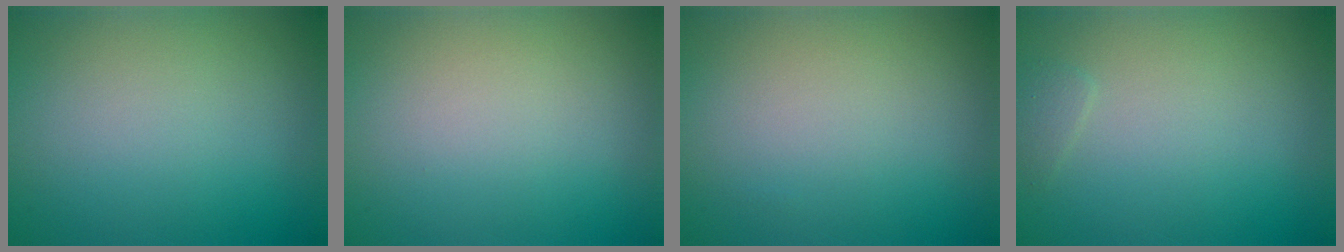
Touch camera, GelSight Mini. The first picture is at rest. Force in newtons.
{"total": 0.0}
{"total": 0.0}
{"total": 0.7, "press": 0.7, "slide": 0.1}